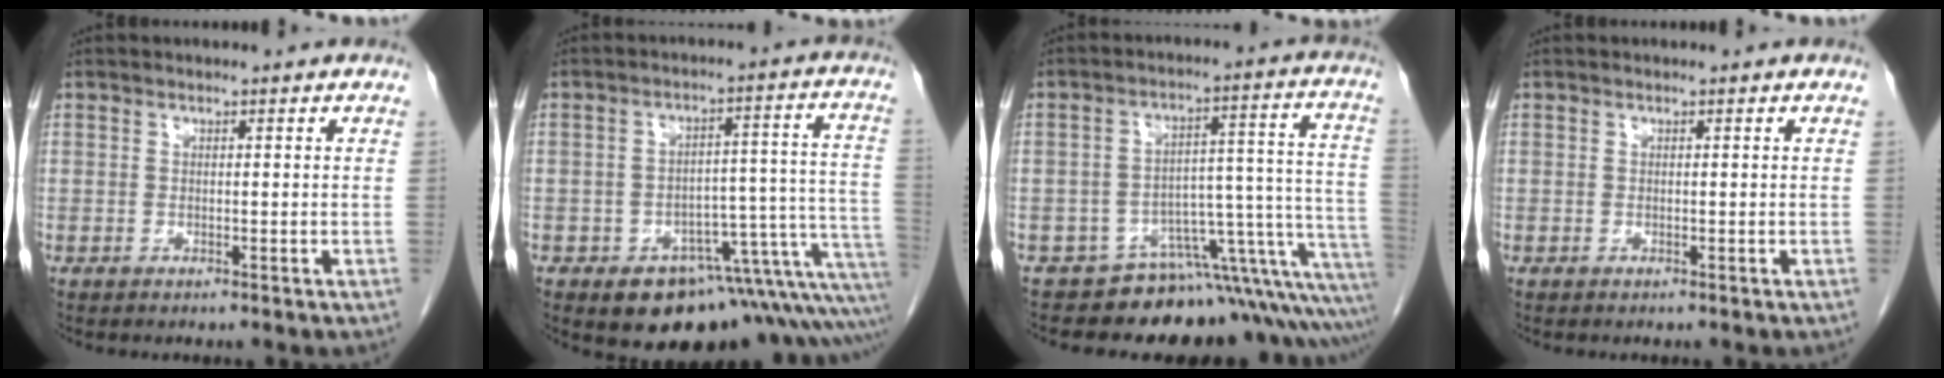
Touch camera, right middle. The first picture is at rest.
{"total": 16.3, "force": [-9.3, 6.5, 11.8], "torque": [-0.056, 0.068, -0.107]}
{"total": 13.0, "force": [-11.2, 3.0, 6.0], "torque": [-0.006, 0.094, -0.144]}
{"total": 0.0}